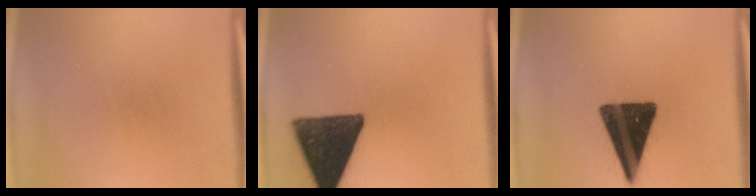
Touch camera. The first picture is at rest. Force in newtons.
{"total": 14.7}
{"total": 16.8}